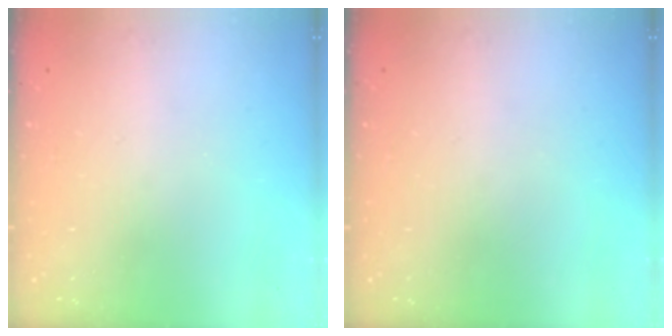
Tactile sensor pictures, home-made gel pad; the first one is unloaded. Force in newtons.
{"total": 0.0}